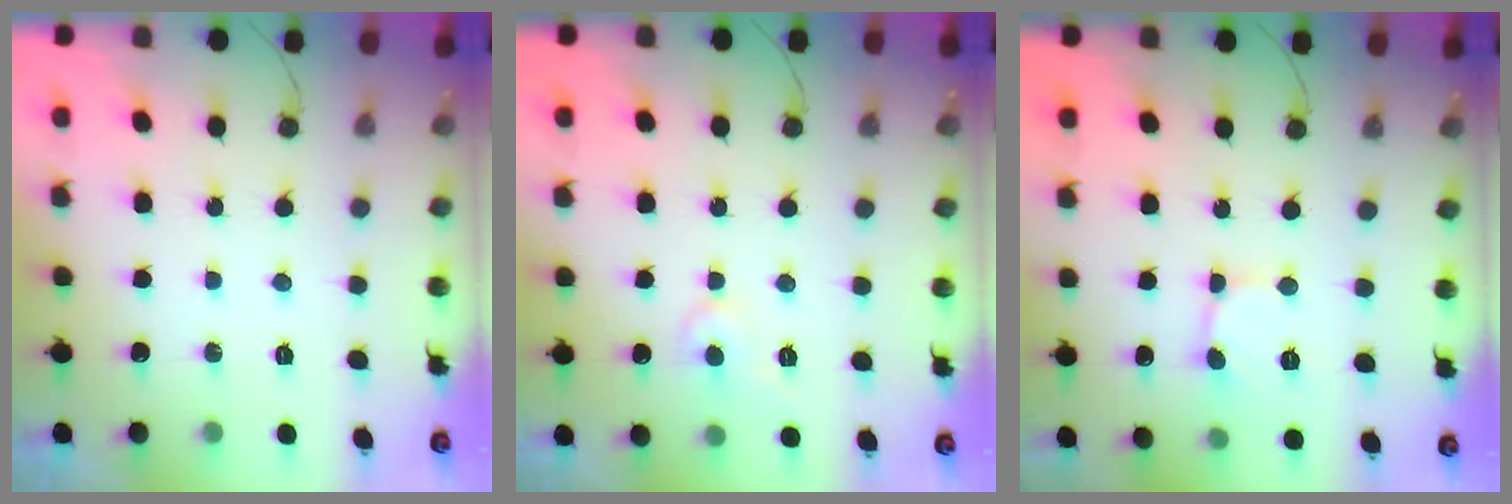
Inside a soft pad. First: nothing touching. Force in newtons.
{"total": 4.8, "press": 4.8, "slide": 0.5}
{"total": 2.4, "press": 2.4, "slide": 0.1}